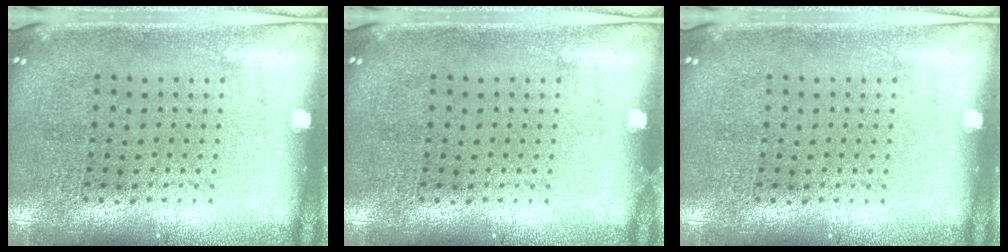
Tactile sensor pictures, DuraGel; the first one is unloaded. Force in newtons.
{"total": 0.0}
{"total": 0.0}